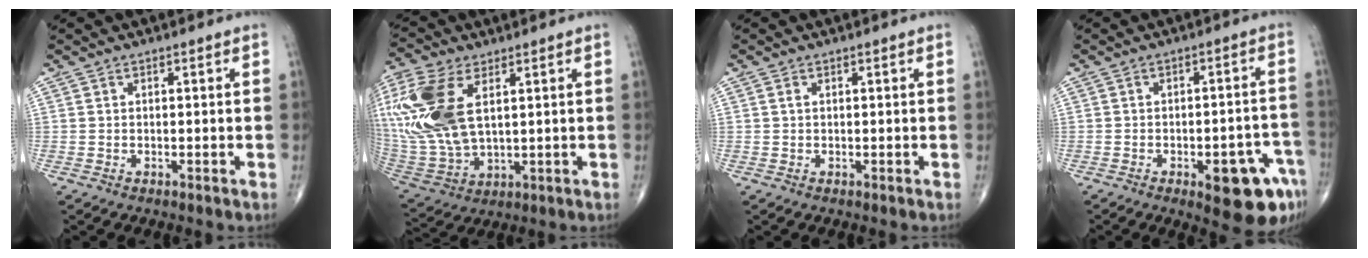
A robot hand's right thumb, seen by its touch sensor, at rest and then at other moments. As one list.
[{"total": 20.1, "force": [5.5, 10.6, 16.1], "torque": [-0.381, -0.019, 0.111]}, {"total": 0.6, "force": [0.2, 0.3, 0.4], "torque": [-0.010, 0.005, 0.003]}, {"total": 12.0, "force": [-5.9, 4.2, 9.6], "torque": [-0.093, 0.031, -0.066]}]